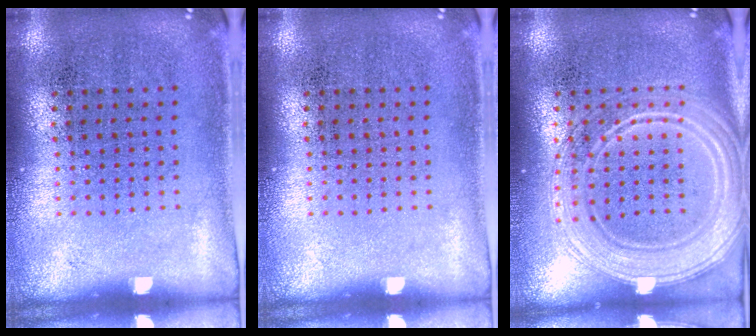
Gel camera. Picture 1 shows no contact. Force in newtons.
{"total": 0.0}
{"total": 3.5, "press": 3.5, "slide": 0.5}